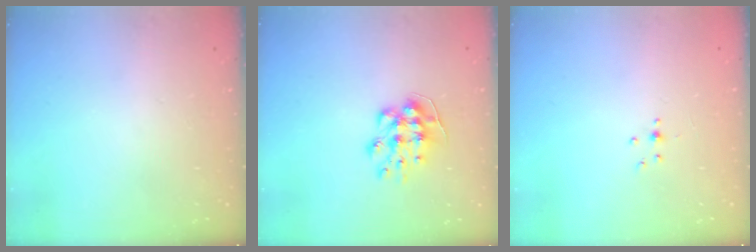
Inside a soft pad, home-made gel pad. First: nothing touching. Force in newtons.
{"total": 9.2, "press": 9.2, "slide": 0.2}
{"total": 2.5, "press": 2.3, "slide": 1.0}